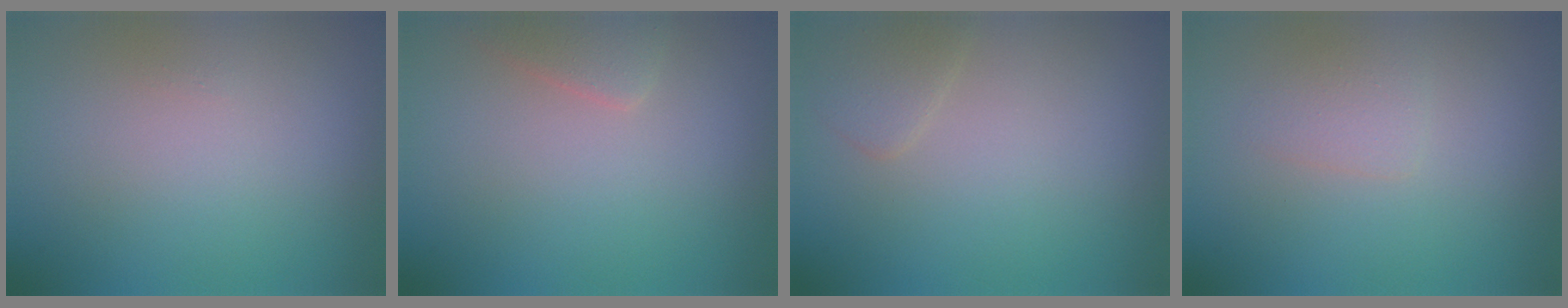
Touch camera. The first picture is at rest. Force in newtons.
{"total": 1.7, "press": 1.7, "slide": 0.1}
{"total": 1.4, "press": 1.4, "slide": 0.1}
{"total": 1.3, "press": 1.3, "slide": 0.1}